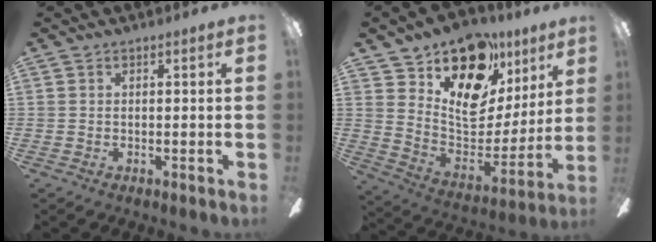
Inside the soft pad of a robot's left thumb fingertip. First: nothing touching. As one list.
[{"total": 17.9, "force": [12.0, 10.2, 8.5], "torque": [-0.129, -0.096, 0.214]}]